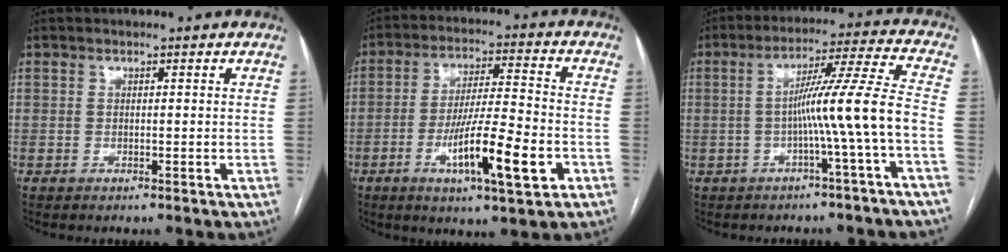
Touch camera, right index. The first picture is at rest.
{"total": 13.5, "force": [-5.0, 1.4, 12.5], "torque": [-0.217, -0.009, -0.077]}
{"total": 10.4, "force": [-2.9, -2.3, 9.7], "torque": [-0.156, 0.020, -0.044]}